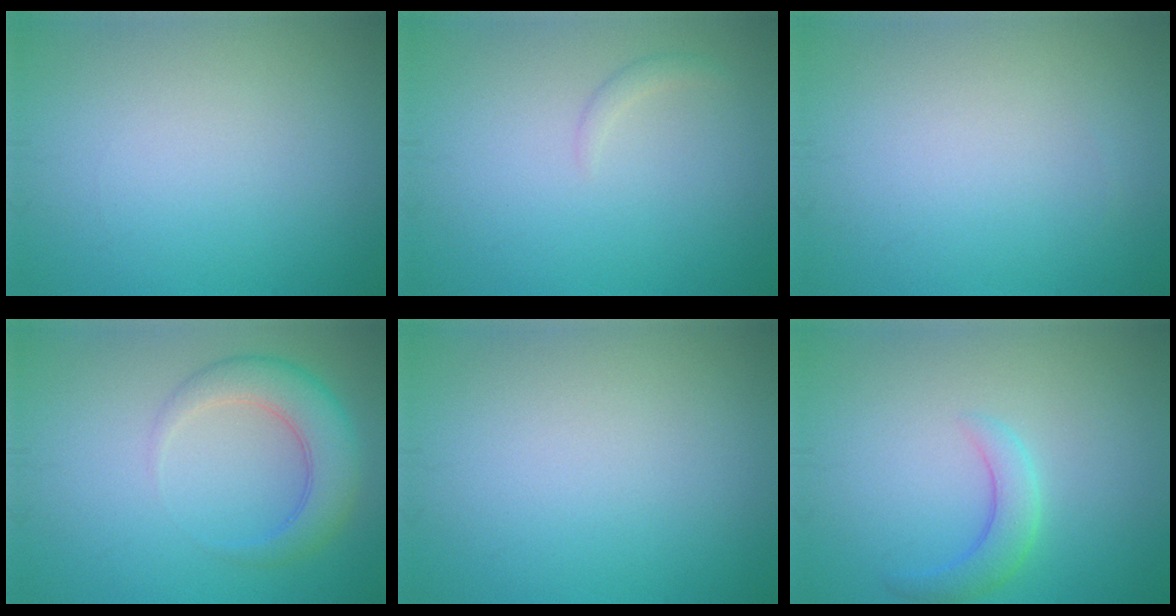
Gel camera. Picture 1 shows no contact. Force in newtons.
{"total": 0.8, "press": 0.8, "slide": 0.0}
{"total": 0.0}
{"total": 4.6, "press": 4.6, "slide": 0.2}
{"total": 0.0}
{"total": 2.6, "press": 2.6, "slide": 0.1}